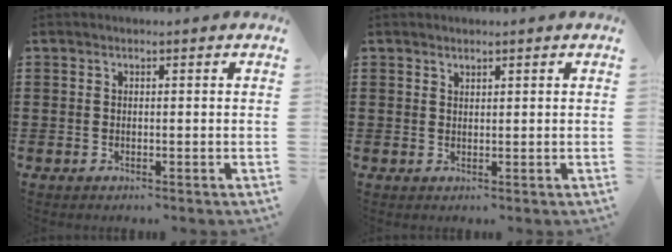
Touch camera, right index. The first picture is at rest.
{"total": 0.9, "force": [0.9, -0.2, -0.1], "torque": [0.004, -0.001, 0.019]}